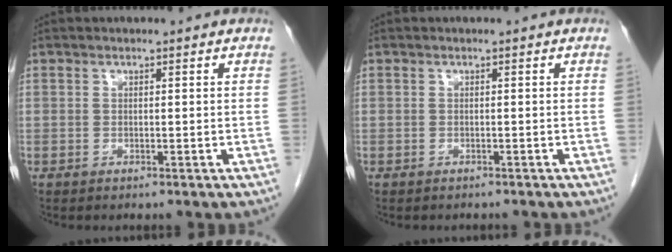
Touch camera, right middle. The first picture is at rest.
{"total": 1.1, "force": [-1.0, 0.4, 0.2], "torque": [-0.008, -0.001, -0.013]}